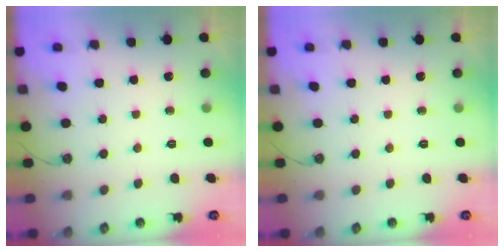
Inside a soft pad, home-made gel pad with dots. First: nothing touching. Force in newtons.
{"total": 0.0}